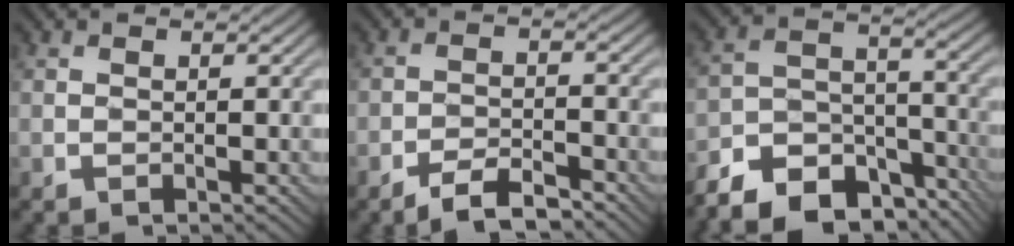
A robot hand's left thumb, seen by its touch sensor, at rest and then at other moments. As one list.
[{"total": 4.3, "force": [-3.6, 1.1, 2.2], "torque": [-0.038, 0.008, -0.067]}, {"total": 12.6, "force": [-10.3, 5.6, 4.6], "torque": [-0.099, -0.010, -0.158]}]